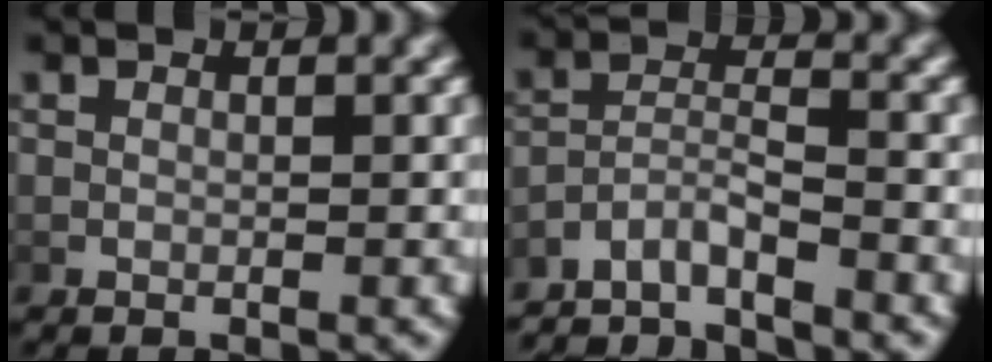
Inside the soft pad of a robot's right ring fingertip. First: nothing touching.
{"total": 6.7, "force": [-6.1, 2.4, 1.6], "torque": [-0.029, -0.021, -0.099]}